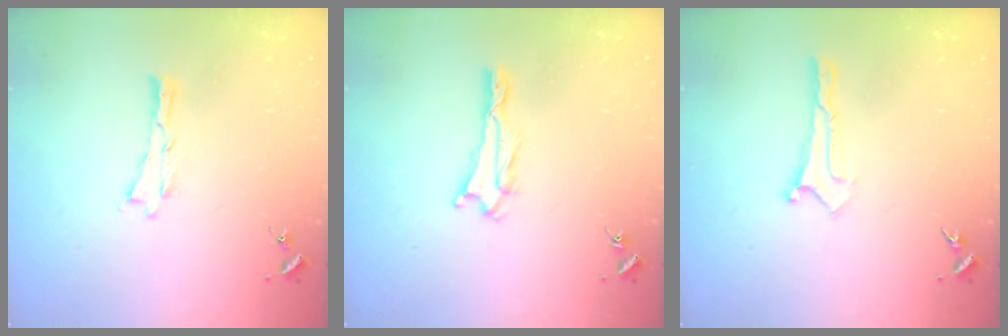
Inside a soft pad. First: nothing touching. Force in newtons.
{"total": 0.7, "press": 0.7, "slide": 0.1}
{"total": 0.0}